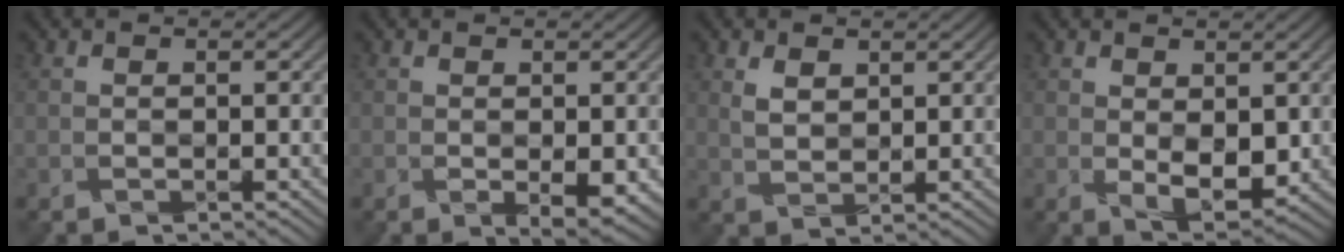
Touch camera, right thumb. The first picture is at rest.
{"total": 2.0, "force": [-0.3, 0.5, 1.9], "torque": [-0.037, -0.007, 0.006]}
{"total": 1.8, "force": [1.4, 1.0, 0.6], "torque": [-0.024, -0.009, 0.037]}
{"total": 3.3, "force": [0.5, 1.9, 2.7], "torque": [-0.058, -0.015, 0.022]}